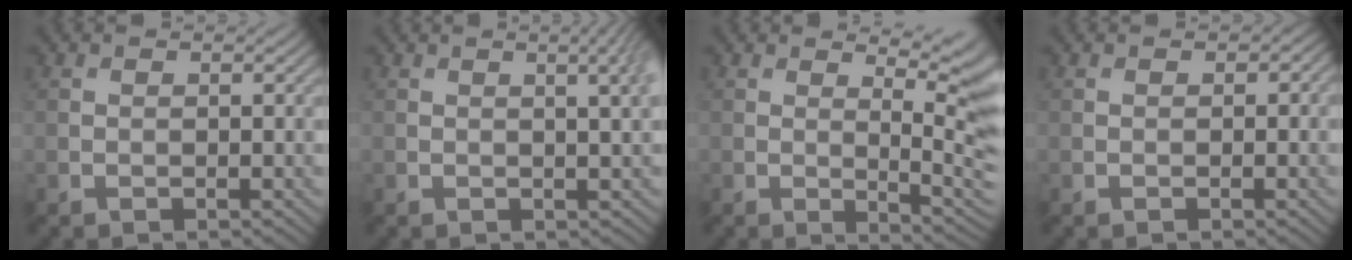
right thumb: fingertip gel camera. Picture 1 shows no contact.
{"total": 3.5, "force": [1.2, 0.9, 3.1], "torque": [-0.035, 0.013, 0.004]}
{"total": 8.0, "force": [2.8, 2.2, 7.1], "torque": [-0.080, 0.004, 0.043]}
{"total": 0.8, "force": [0.0, 0.7, 0.3], "torque": [-0.004, -0.007, -0.002]}